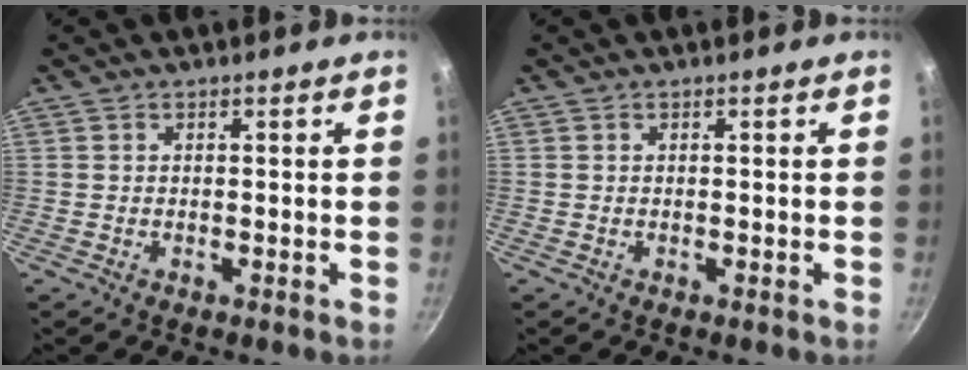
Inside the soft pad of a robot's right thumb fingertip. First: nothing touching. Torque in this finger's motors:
{"motor_torque": [-0.01, 0.01, 0.01, 0.00, 0.00]}